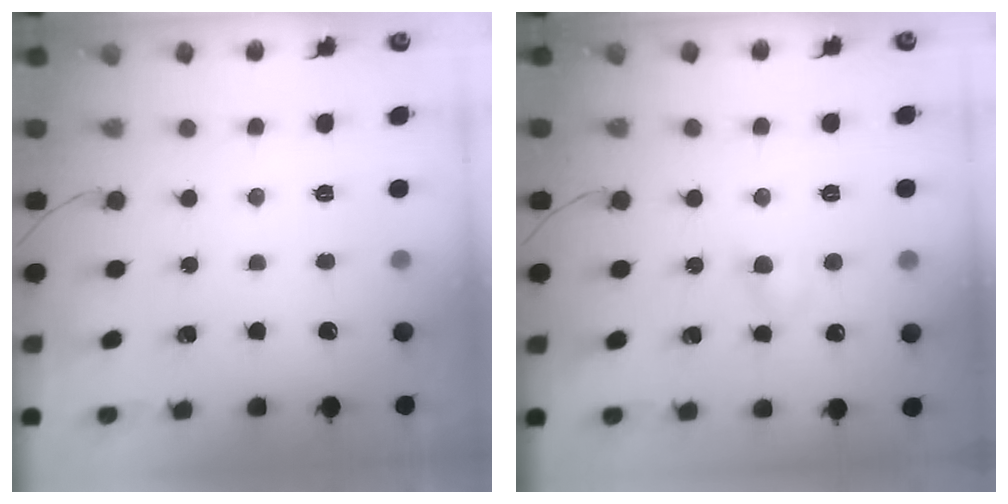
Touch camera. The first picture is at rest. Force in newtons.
{"total": 3.5, "press": 3.3, "slide": 1.3}